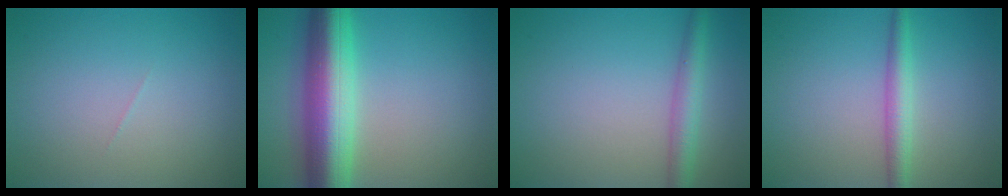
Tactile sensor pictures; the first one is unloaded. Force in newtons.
{"total": 9.8, "press": 9.8, "slide": 0.3}
{"total": 2.9, "press": 2.9, "slide": 0.1}
{"total": 2.6, "press": 2.6, "slide": 0.1}